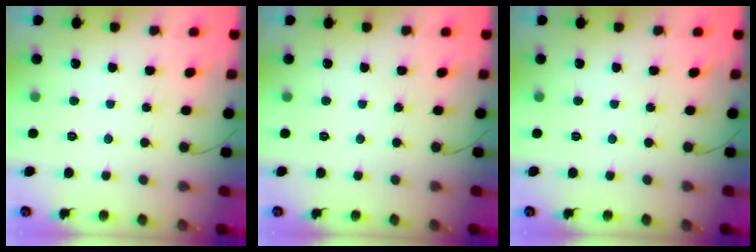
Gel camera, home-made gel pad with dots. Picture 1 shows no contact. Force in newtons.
{"total": 0.0}
{"total": 0.0}